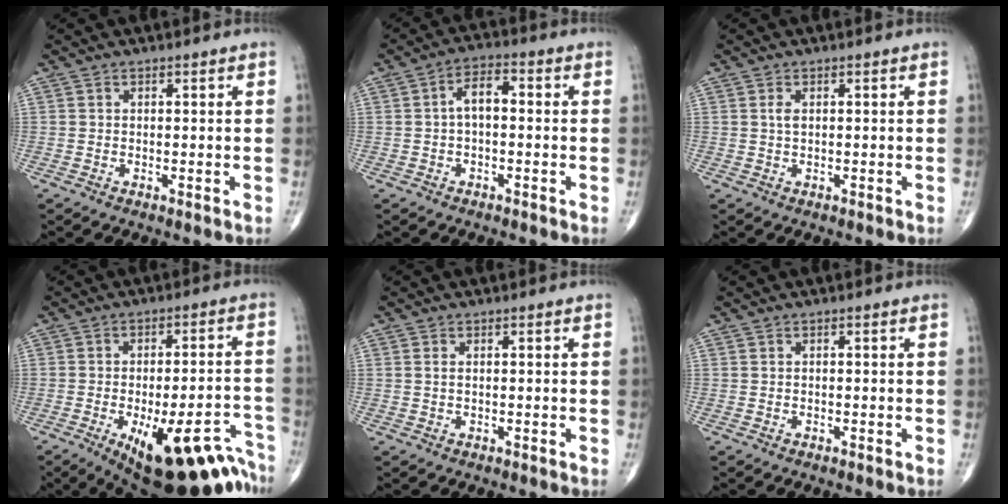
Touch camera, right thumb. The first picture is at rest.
{"total": 5.0, "force": [-0.1, 2.7, 4.2], "torque": [-0.063, 0.021, -0.011]}
{"total": 1.3, "force": [0.3, 0.7, 1.1], "torque": [-0.023, 0.003, 0.008]}
{"total": 20.2, "force": [-13.5, 6.7, 13.5], "torque": [-0.103, 0.065, -0.179]}
{"total": 0.8, "force": [0.2, 0.4, 0.6], "torque": [-0.017, 0.005, 0.005]}
{"total": 0.0}